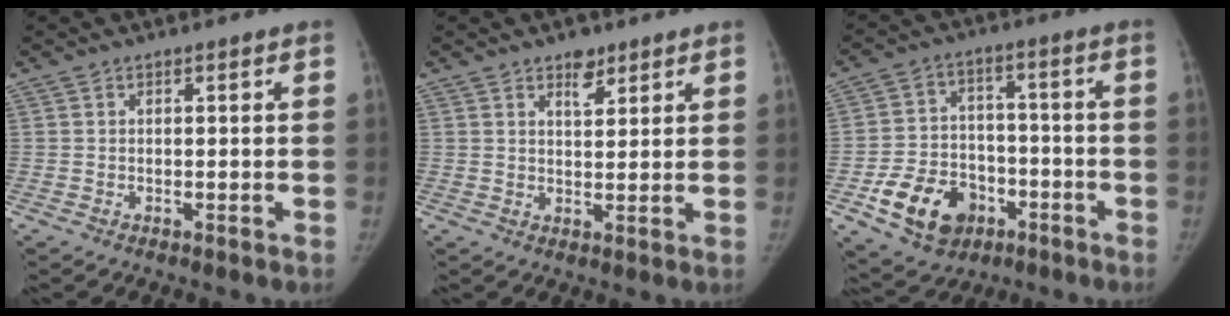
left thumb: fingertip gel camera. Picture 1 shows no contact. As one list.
[{"total": 3.9, "force": [2.7, 2.0, 2.0], "torque": [-0.013, -0.017, 0.042]}, {"total": 13.8, "force": [-6.2, 10.2, 7.1], "torque": [-0.094, 0.030, -0.097]}]